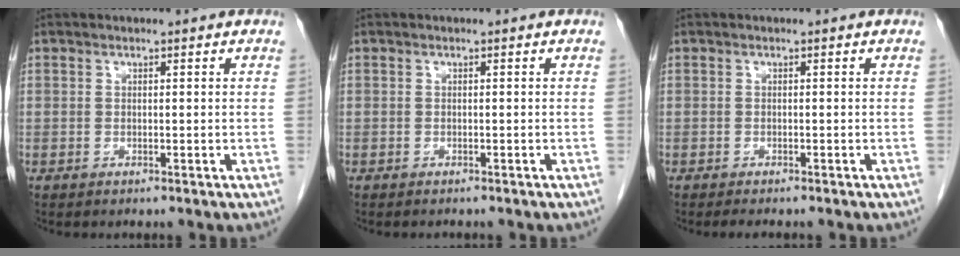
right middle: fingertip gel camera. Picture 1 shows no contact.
{"total": 1.3, "force": [-1.1, 0.4, 0.5], "torque": [-0.013, -0.003, -0.011]}
{"total": 2.5, "force": [-2.2, 0.6, 1.2], "torque": [-0.015, -0.004, -0.022]}